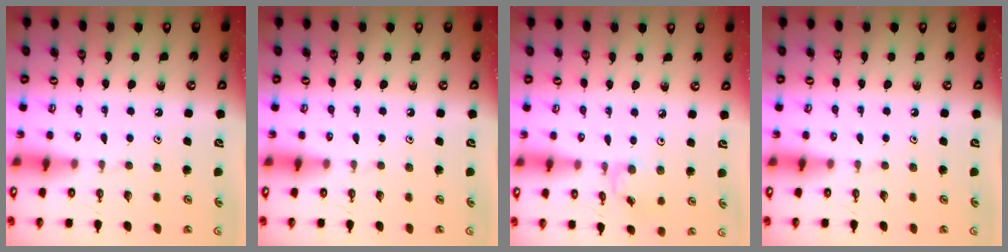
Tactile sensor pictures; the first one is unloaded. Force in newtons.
{"total": 0.0}
{"total": 3.3, "press": 3.3, "slide": 0.3}
{"total": 0.0}